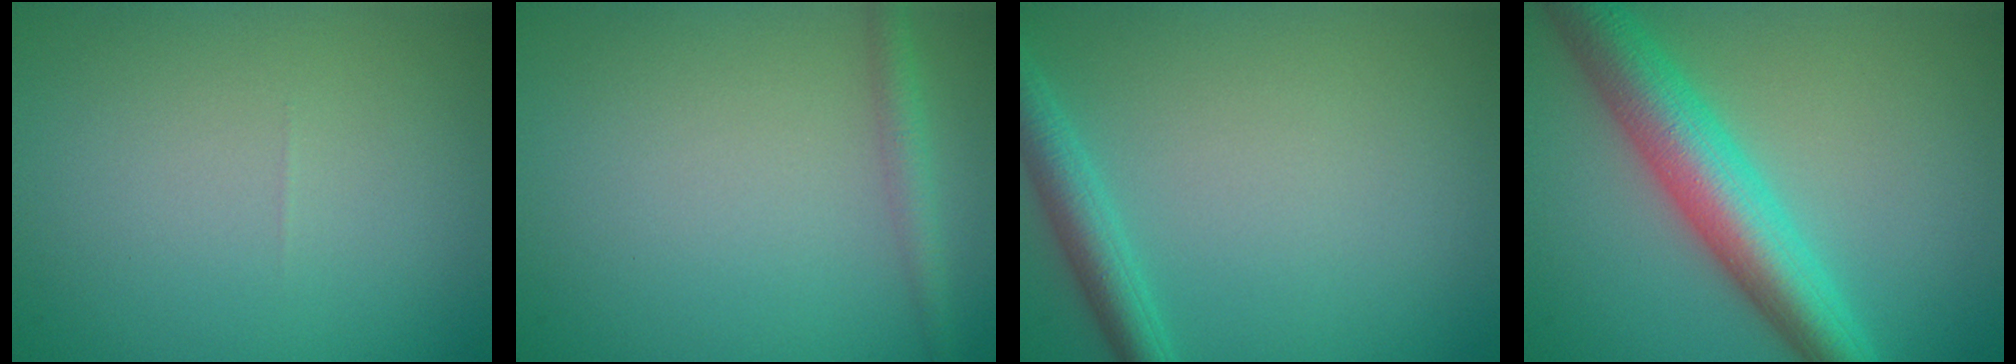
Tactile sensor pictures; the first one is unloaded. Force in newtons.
{"total": 1.8, "press": 1.8, "slide": 0.1}
{"total": 2.7, "press": 2.7, "slide": 0.1}
{"total": 7.3, "press": 7.2, "slide": 0.3}